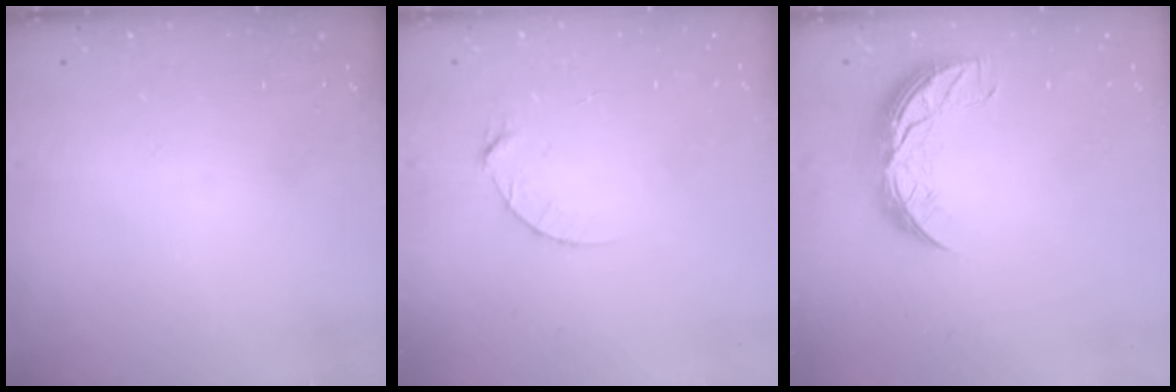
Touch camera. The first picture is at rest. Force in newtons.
{"total": 4.4, "press": 4.4, "slide": 0.4}
{"total": 9.9, "press": 9.9, "slide": 0.5}